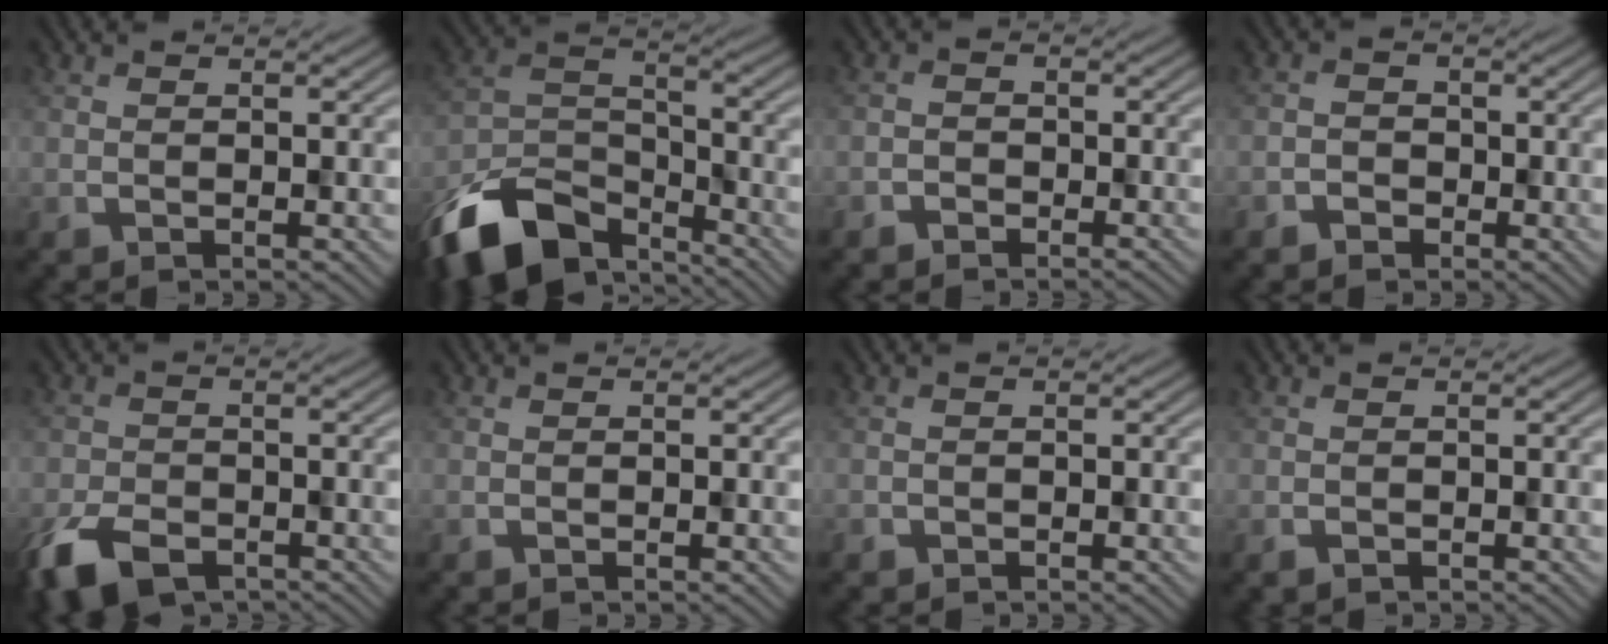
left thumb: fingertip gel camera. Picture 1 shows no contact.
{"total": 12.8, "force": [-9.7, 5.7, 5.9], "torque": [-0.128, -0.008, -0.181]}
{"total": 1.5, "force": [-1.2, 0.7, -0.4], "torque": [0.014, 0.001, -0.020]}
{"total": 1.6, "force": [-1.0, 1.1, -0.6], "torque": [0.019, 0.001, -0.018]}
{"total": 6.7, "force": [-4.6, 3.5, 3.6], "torque": [-0.066, -0.022, -0.078]}
{"total": 0.0}
{"total": 0.6, "force": [-0.2, 0.3, -0.5], "torque": [0.010, -0.005, -0.002]}
{"total": 0.8, "force": [-0.5, 0.6, -0.1], "torque": [0.002, -0.006, -0.005]}